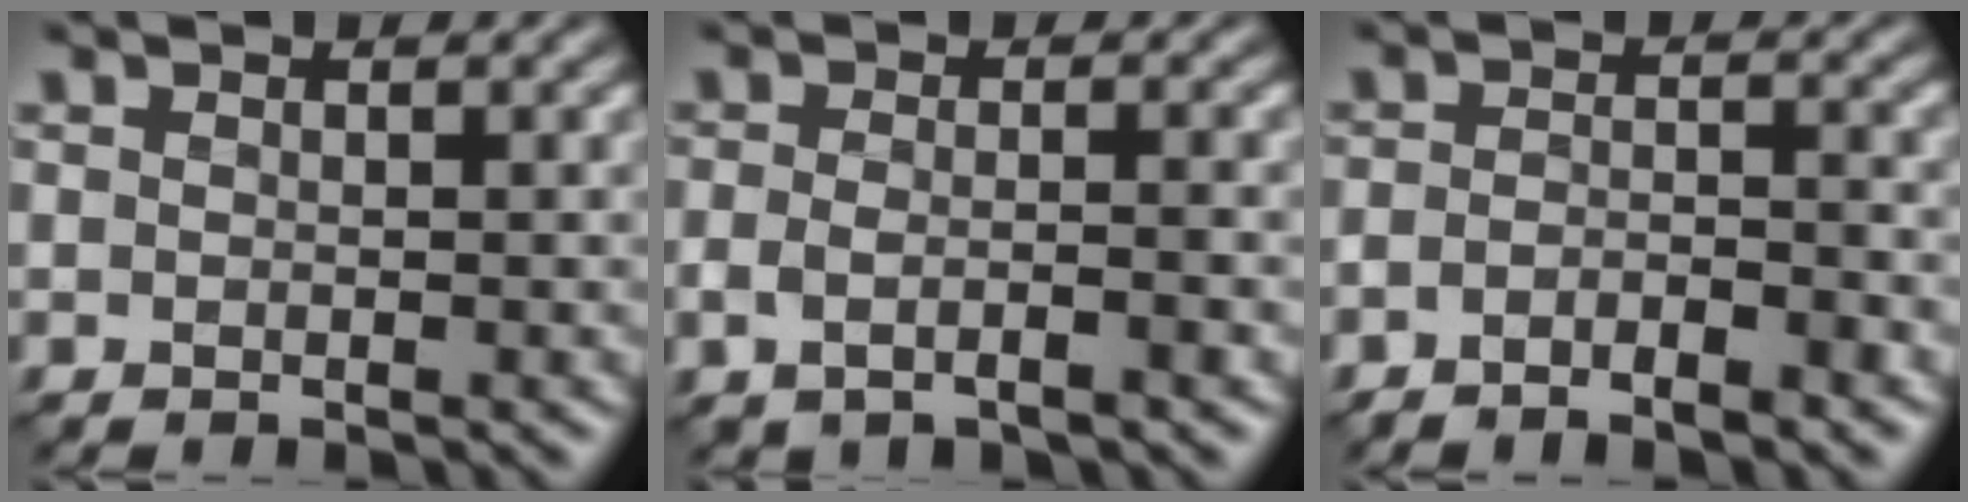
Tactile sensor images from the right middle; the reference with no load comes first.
{"total": 2.7, "force": [-1.4, 0.9, 2.2], "torque": [-0.046, -0.003, -0.023]}
{"total": 2.7, "force": [-2.1, 0.4, 1.7], "torque": [-0.030, 0.001, -0.040]}